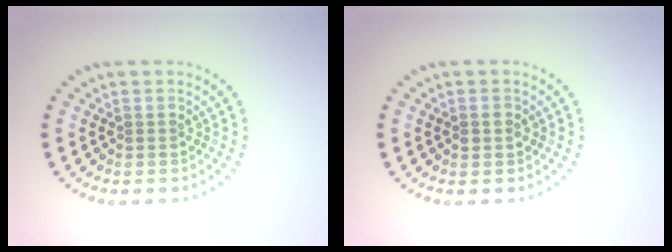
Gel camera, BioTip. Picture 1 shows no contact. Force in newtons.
{"total": 1.4, "press": 1.4, "slide": 0.1}